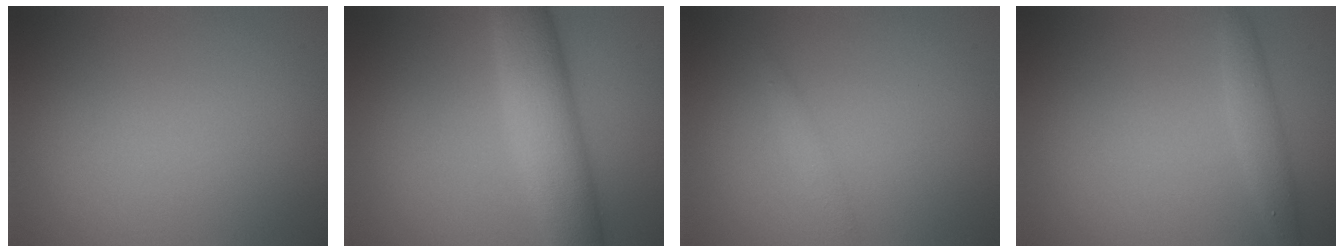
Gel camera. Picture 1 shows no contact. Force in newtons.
{"total": 6.8, "press": 6.8, "slide": 0.1}
{"total": 1.0, "press": 1.0, "slide": 0.0}
{"total": 1.8, "press": 1.8, "slide": 0.1}